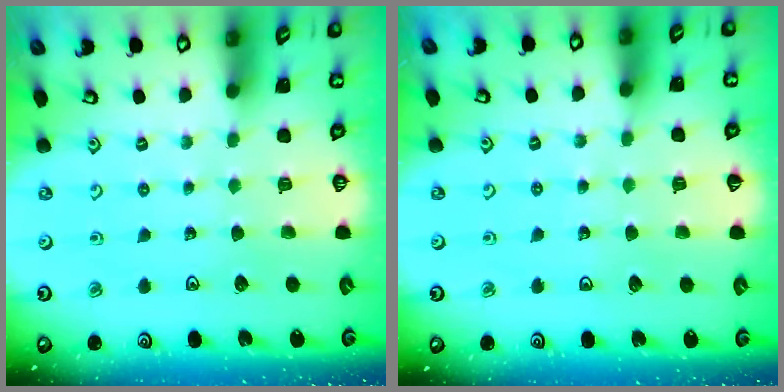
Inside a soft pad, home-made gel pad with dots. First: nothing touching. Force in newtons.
{"total": 2.6, "press": 2.6, "slide": 0.2}